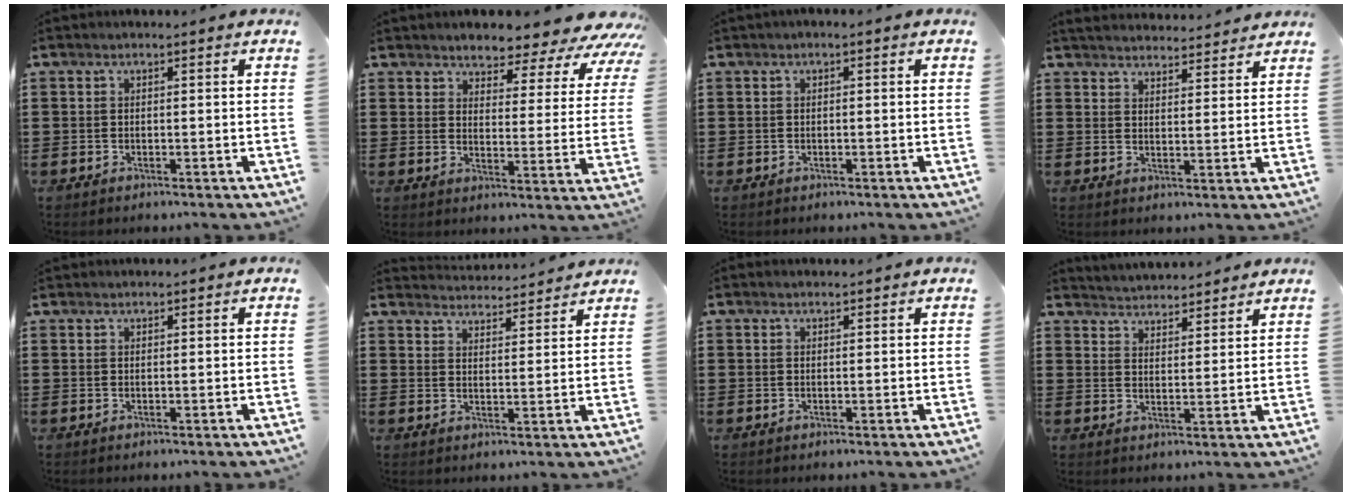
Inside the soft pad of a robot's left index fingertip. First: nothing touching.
{"total": 4.5, "force": [4.3, 1.1, 0.8], "torque": [-0.027, -0.040, 0.067]}
{"total": 0.6, "force": [-0.5, 0.1, 0.4], "torque": [-0.007, -0.003, -0.009]}
{"total": 3.4, "force": [3.4, 0.1, 0.2], "torque": [-0.015, -0.016, 0.061]}
{"total": 0.7, "force": [0.7, 0.0, 0.0], "torque": [-0.002, -0.001, 0.014]}
{"total": 3.6, "force": [3.6, -0.2, 0.0], "torque": [-0.014, -0.023, 0.062]}
{"total": 0.6, "force": [0.6, 0.0, 0.2], "torque": [-0.004, -0.001, 0.012]}
{"total": 3.6, "force": [3.6, -0.2, -0.4], "torque": [-0.006, -0.021, 0.064]}